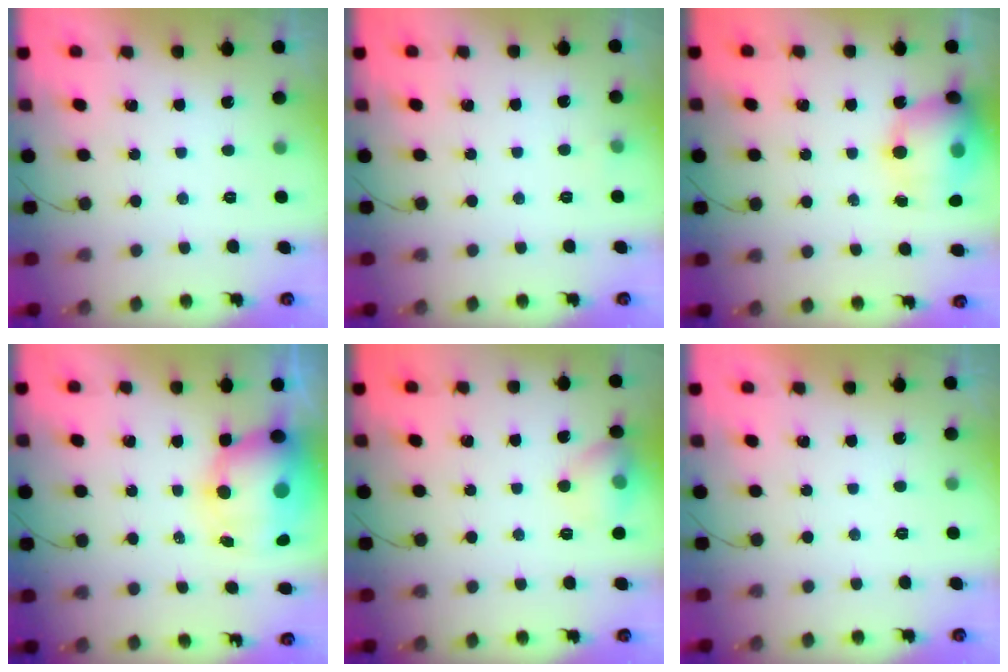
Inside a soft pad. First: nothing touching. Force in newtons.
{"total": 2.9, "press": 2.6, "slide": 1.2}
{"total": 16.4, "press": 16.0, "slide": 3.5}
{"total": 12.6, "press": 12.3, "slide": 2.7}
{"total": 10.5, "press": 9.0, "slide": 5.4}
{"total": 0.0}